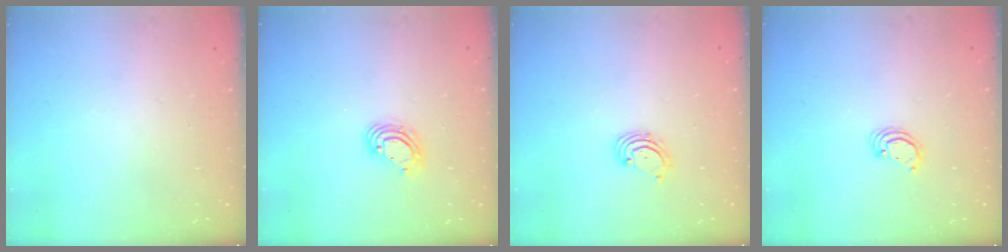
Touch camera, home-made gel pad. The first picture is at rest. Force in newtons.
{"total": 7.3, "press": 7.2, "slide": 1.1}
{"total": 2.2, "press": 2.1, "slide": 0.7}
{"total": 2.3, "press": 2.3, "slide": 0.3}